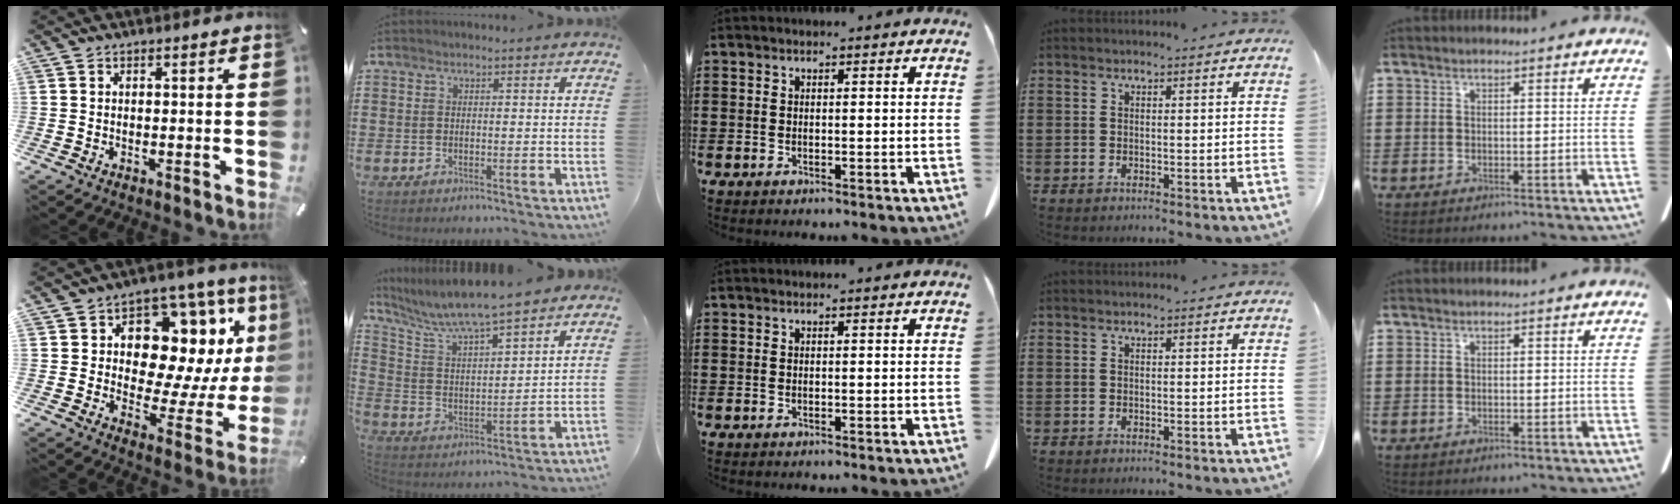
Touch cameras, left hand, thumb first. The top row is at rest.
{"thumb": {"total": 16.7, "force": [6.8, 10.5, 11.0], "torque": [-0.146, -0.054, 0.117]}, "index": {"total": 6.7, "force": [6.2, 0.3, 2.6], "torque": [-0.078, -0.036, 0.104]}}